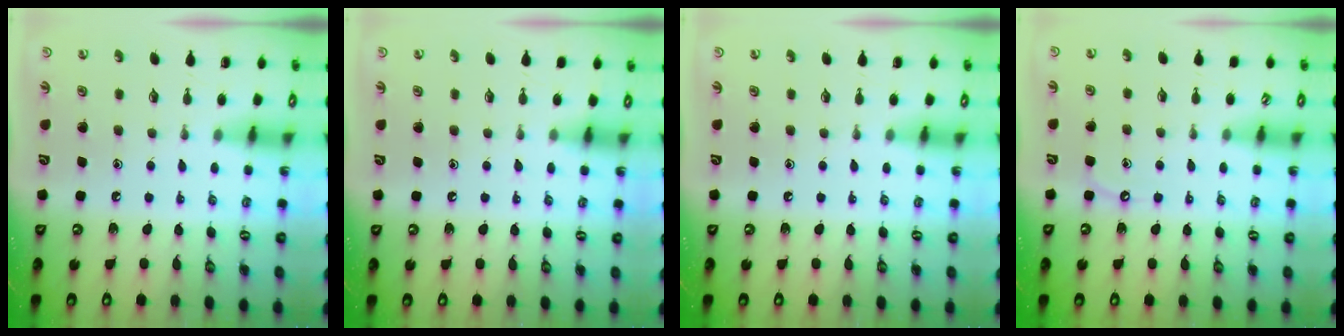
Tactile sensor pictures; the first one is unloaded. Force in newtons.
{"total": 3.5, "press": 3.4, "slide": 0.7}
{"total": 0.0}
{"total": 4.6, "press": 4.6, "slide": 0.6}